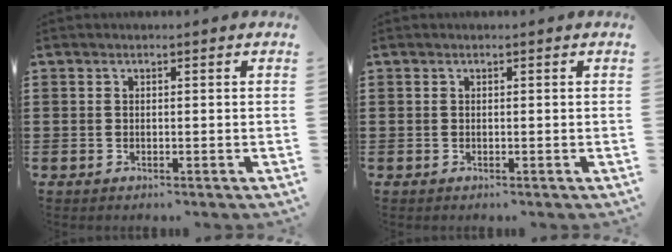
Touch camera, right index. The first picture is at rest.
{"total": 0.0}